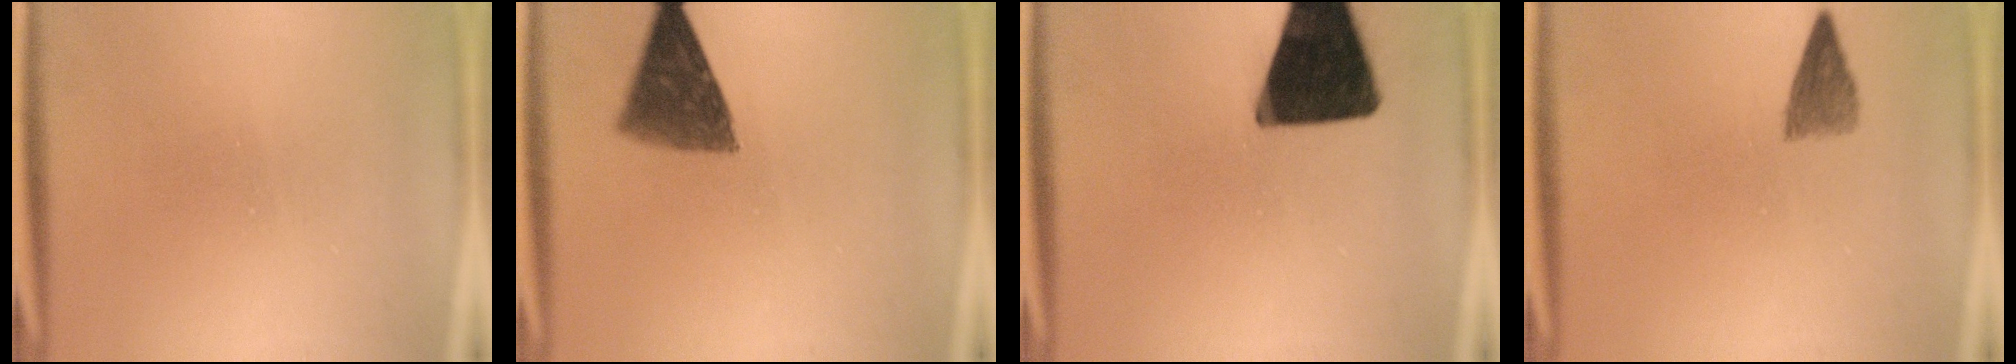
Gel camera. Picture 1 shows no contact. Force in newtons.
{"total": 9.2}
{"total": 18.9}
{"total": 3.0}